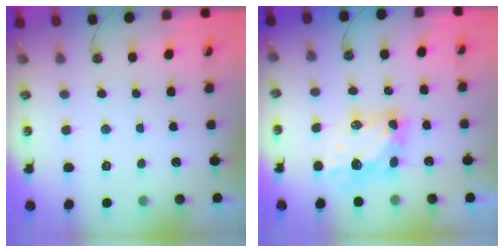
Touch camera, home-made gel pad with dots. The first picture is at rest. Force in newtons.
{"total": 6.1, "press": 6.0, "slide": 0.8}